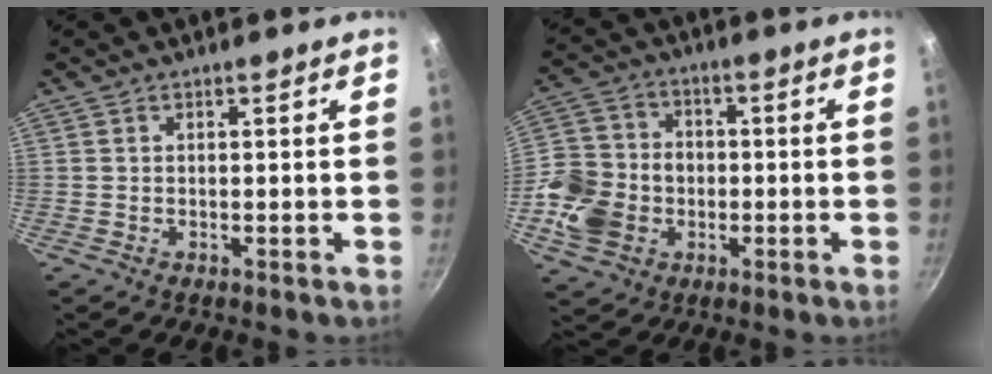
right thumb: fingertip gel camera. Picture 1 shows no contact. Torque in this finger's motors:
{"motor_torque": [1.65, 1.58, 1.18, -0.29, 0.09]}